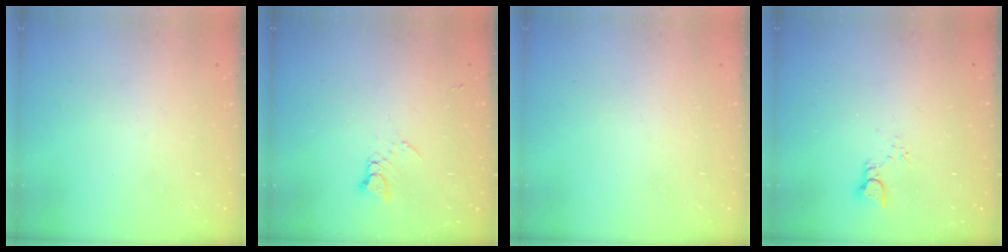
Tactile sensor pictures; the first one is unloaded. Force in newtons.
{"total": 2.5, "press": 2.5, "slide": 0.3}
{"total": 0.0}
{"total": 2.2, "press": 2.2, "slide": 0.1}